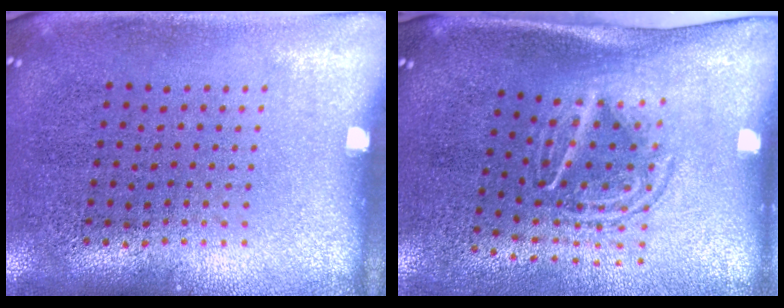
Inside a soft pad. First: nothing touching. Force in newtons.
{"total": 1.7, "press": 1.2, "slide": 1.2}